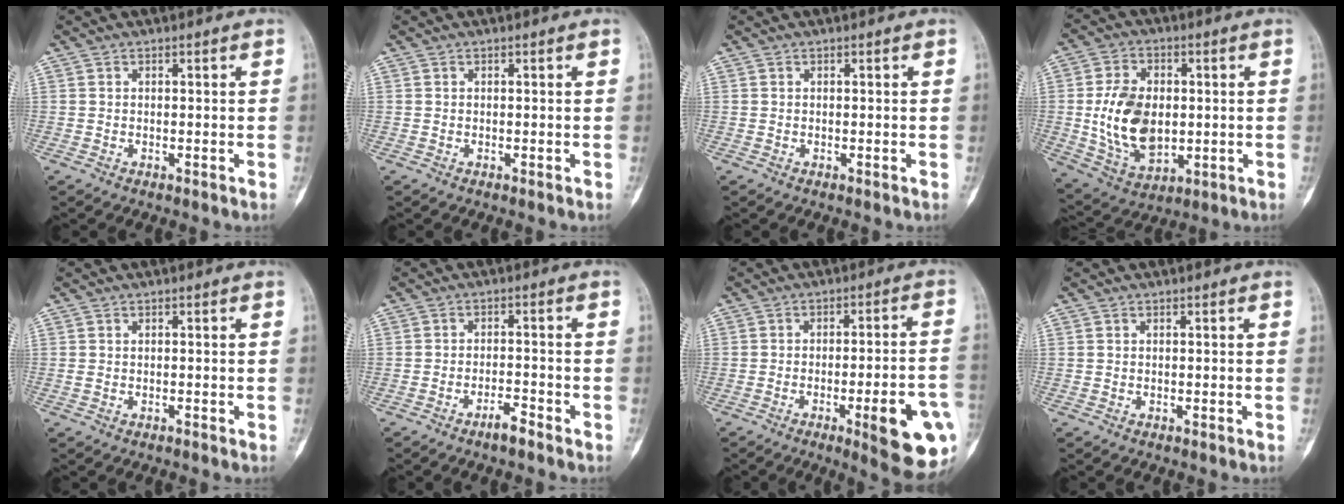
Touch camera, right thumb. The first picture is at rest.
{"total": 0.0}
{"total": 0.0}
{"total": 14.8, "force": [-0.1, 10.0, 10.9], "torque": [-0.178, -0.005, 0.015]}
{"total": 0.6, "force": [-0.1, 0.4, 0.4], "torque": [-0.010, 0.006, 0.000]}
{"total": 3.1, "force": [-2.4, 0.6, 1.8], "torque": [-0.030, 0.015, -0.044]}
{"total": 15.5, "force": [-5.5, 3.1, 14.1], "torque": [-0.149, 0.020, -0.061]}
{"total": 0.0}